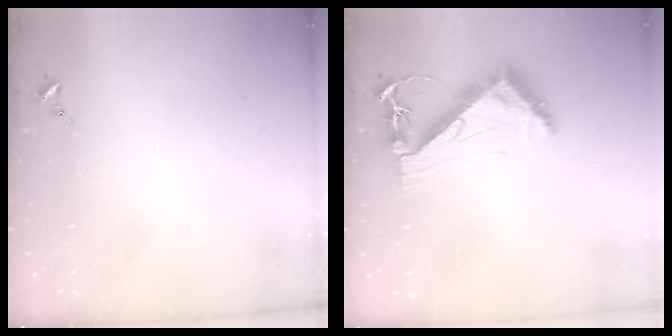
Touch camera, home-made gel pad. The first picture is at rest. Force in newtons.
{"total": 7.8, "press": 7.7, "slide": 1.0}